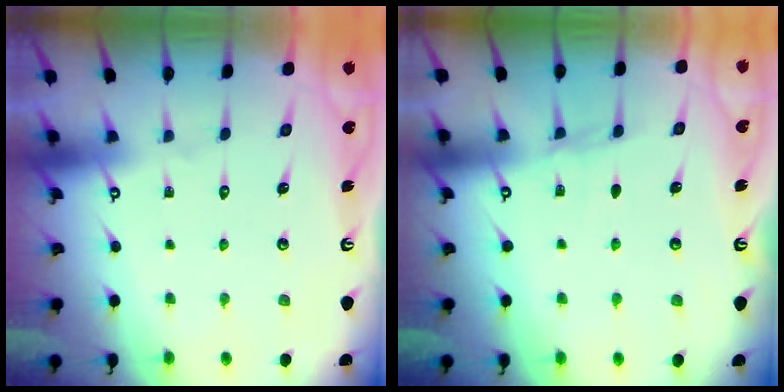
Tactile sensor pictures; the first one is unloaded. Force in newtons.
{"total": 4.5, "press": 4.5, "slide": 0.5}